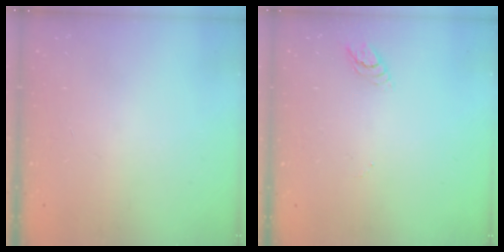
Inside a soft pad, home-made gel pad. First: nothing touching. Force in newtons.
{"total": 3.6, "press": 3.6, "slide": 0.3}